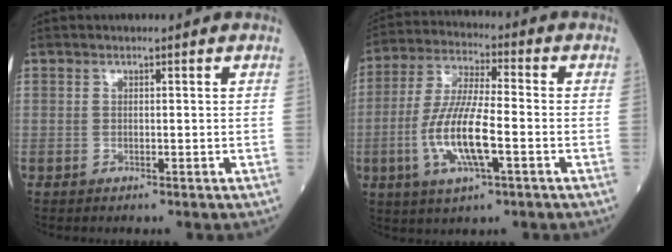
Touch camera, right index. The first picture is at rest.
{"total": 11.8, "force": [-3.2, 2.3, 11.1], "torque": [-0.235, -0.006, -0.060]}